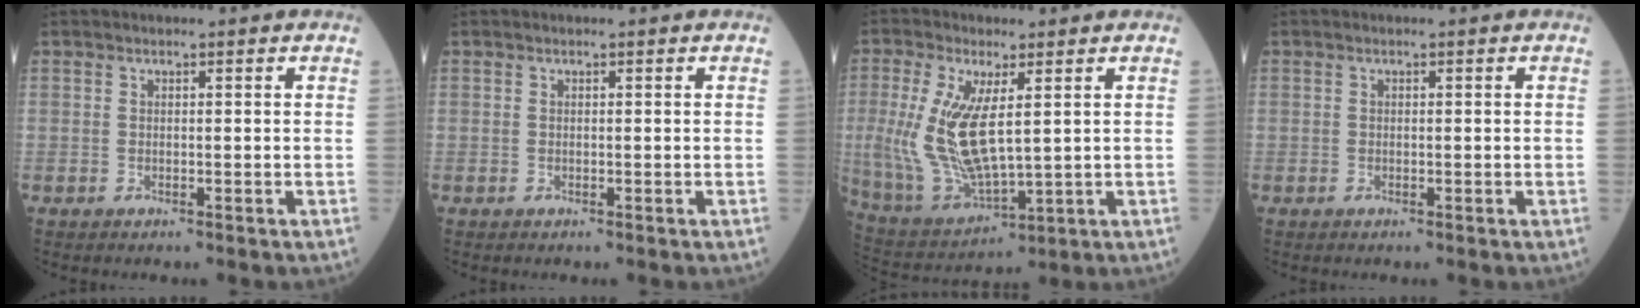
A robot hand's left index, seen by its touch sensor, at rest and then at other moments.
{"total": 0.0}
{"total": 12.1, "force": [1.7, 4.0, 11.3], "torque": [-0.252, -0.007, 0.055]}
{"total": 0.0}